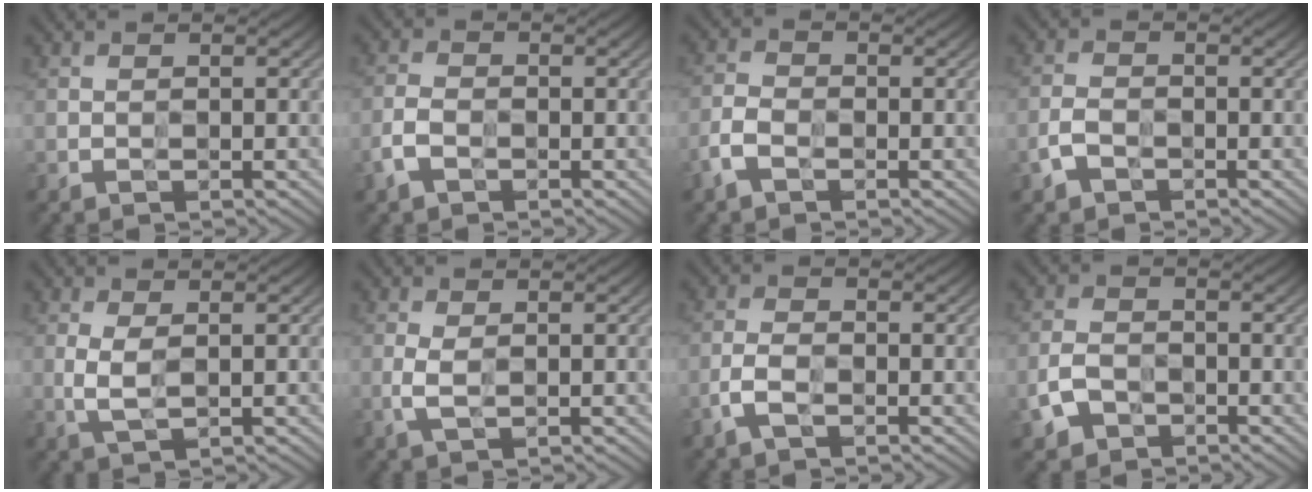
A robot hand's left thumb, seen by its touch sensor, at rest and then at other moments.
{"total": 3.8, "force": [-2.3, 2.3, 1.9], "torque": [-0.040, -0.007, -0.051]}
{"total": 3.8, "force": [-2.5, 2.3, 1.9], "torque": [-0.042, -0.006, -0.058]}
{"total": 3.3, "force": [-2.3, 2.0, 1.4], "torque": [-0.027, -0.005, -0.047]}
{"total": 2.8, "force": [0.3, 1.2, 2.5], "torque": [-0.059, -0.004, 0.005]}
{"total": 2.6, "force": [-0.4, 1.4, 2.2], "torque": [-0.054, -0.003, -0.008]}
{"total": 3.7, "force": [-2.2, 1.9, 2.2], "torque": [-0.050, -0.005, -0.046]}
{"total": 4.4, "force": [-2.8, 3.0, 1.8], "torque": [-0.038, -0.010, -0.058]}